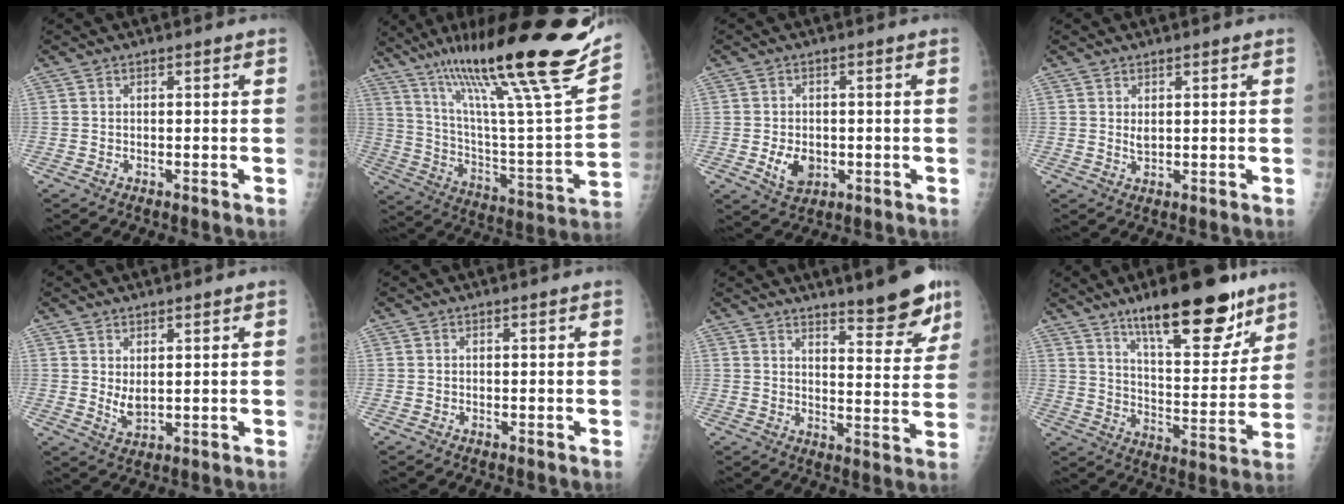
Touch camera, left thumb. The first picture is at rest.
{"total": 31.7, "force": [22.2, 3.1, 22.3], "torque": [-0.340, -0.086, 0.359]}
{"total": 5.1, "force": [-1.0, 3.7, 3.4], "torque": [-0.045, -0.003, -0.008]}
{"total": 1.7, "force": [0.9, 0.9, 1.2], "torque": [-0.017, -0.008, 0.020]}
{"total": 3.5, "force": [1.3, 1.9, 2.7], "torque": [-0.043, -0.019, 0.032]}
{"total": 0.0}
{"total": 11.7, "force": [8.4, 2.6, 7.7], "torque": [-0.071, -0.057, 0.121]}
{"total": 20.3, "force": [13.7, 6.5, 13.6], "torque": [-0.159, -0.075, 0.217]}